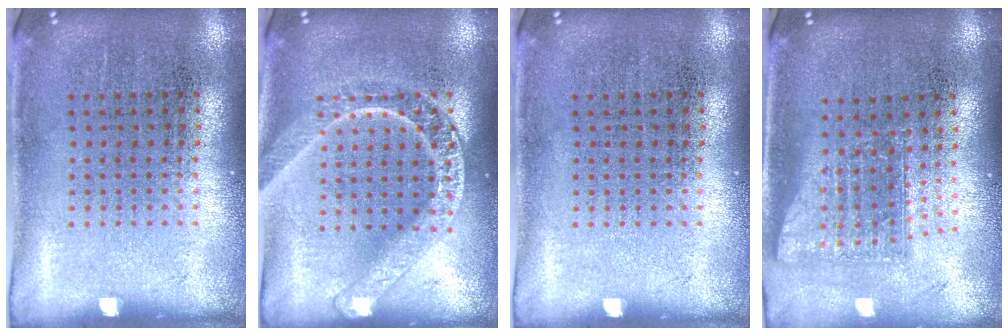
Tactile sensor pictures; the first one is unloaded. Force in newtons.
{"total": 3.2, "press": 3.1, "slide": 0.4}
{"total": 0.0}
{"total": 1.7, "press": 1.3, "slide": 1.0}